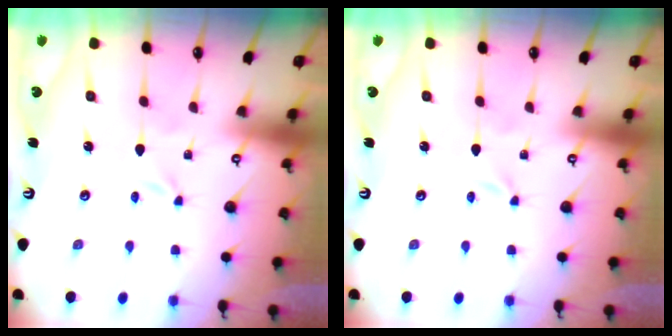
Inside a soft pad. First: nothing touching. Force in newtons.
{"total": 0.0}